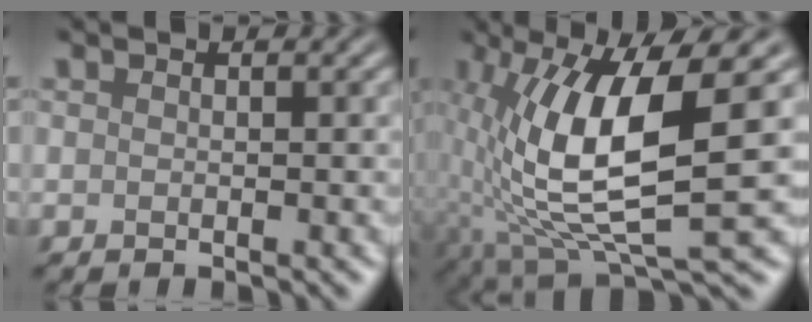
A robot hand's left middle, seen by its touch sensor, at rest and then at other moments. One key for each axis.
{"total": 9.9, "fx": 0.5, "fy": 2.8, "fz": 9.5, "tx": -0.189, "ty": -0.009, "tz": 0.019}